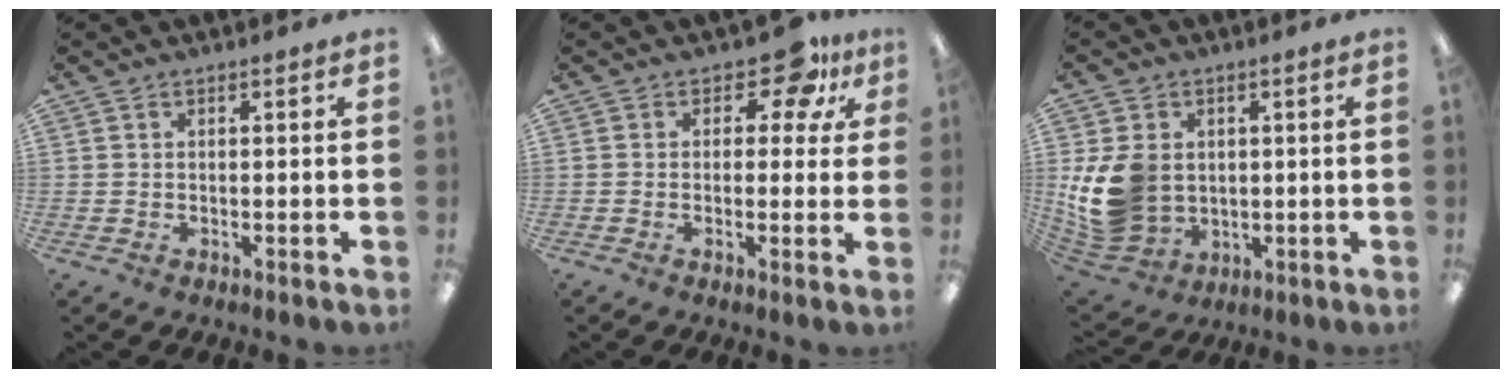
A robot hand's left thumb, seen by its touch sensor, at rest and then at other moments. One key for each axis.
{"total": 8.7, "fx": 4.9, "fy": 4.5, "fz": 5.7, "tx": -0.073, "ty": -0.027, "tz": 0.083}
{"total": 13.4, "fx": 0.9, "fy": 10.8, "fz": 7.9, "tx": -0.184, "ty": 0.006, "tz": 0.021}